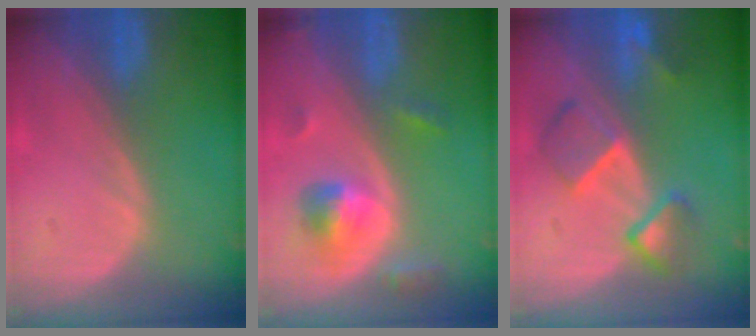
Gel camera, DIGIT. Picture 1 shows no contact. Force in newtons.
{"total": 5.6, "press": 5.2, "slide": 1.9}
{"total": 6.9, "press": 6.7, "slide": 1.6}